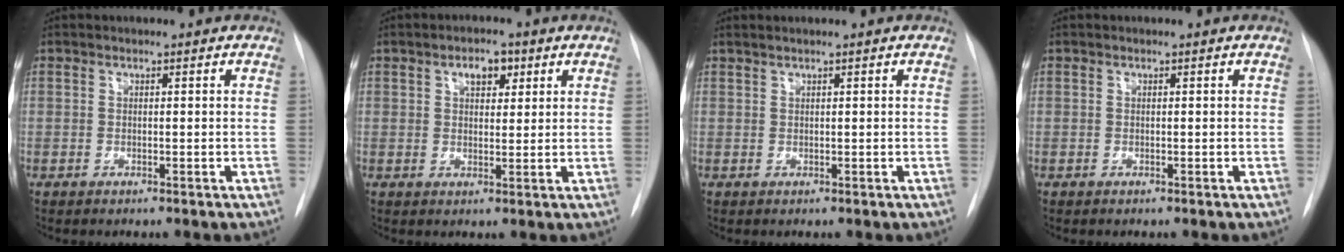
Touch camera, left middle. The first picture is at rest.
{"total": 3.7, "force": [1.8, 2.0, 2.6], "torque": [-0.039, 0.007, 0.026]}
{"total": 1.0, "force": [0.8, -0.2, 0.5], "torque": [-0.015, 0.009, 0.020]}
{"total": 0.0}